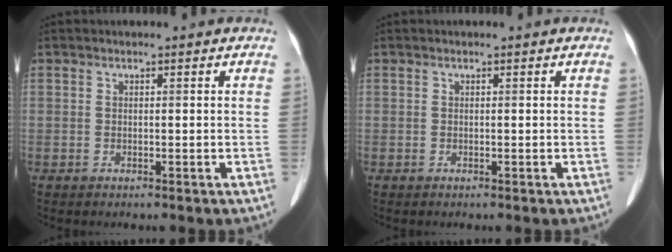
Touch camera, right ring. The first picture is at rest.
{"total": 0.0}